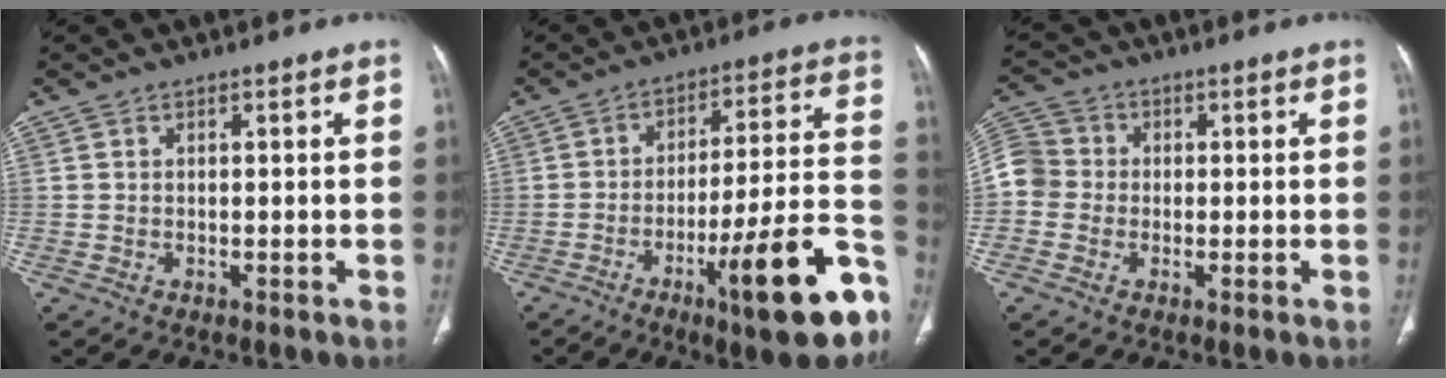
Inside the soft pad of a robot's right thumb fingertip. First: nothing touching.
{"total": 19.8, "force": [-9.9, 3.5, 16.7], "torque": [-0.208, 0.056, -0.141]}
{"total": 7.5, "force": [-0.5, 7.0, 2.7], "torque": [-0.049, 0.021, -0.017]}